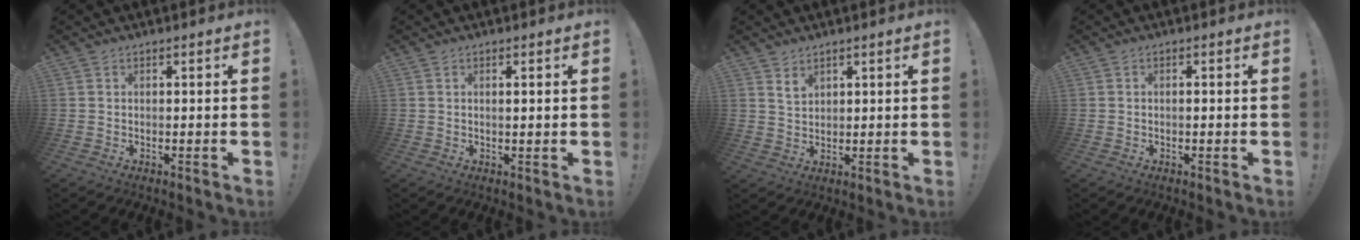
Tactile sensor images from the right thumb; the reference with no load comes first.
{"total": 1.3, "force": [0.6, -0.1, 1.2], "torque": [-0.010, -0.006, 0.005]}
{"total": 3.9, "force": [3.2, 2.1, 1.1], "torque": [-0.015, -0.018, 0.058]}
{"total": 0.5, "force": [-0.2, -0.2, 0.4], "torque": [-0.009, -0.001, -0.004]}